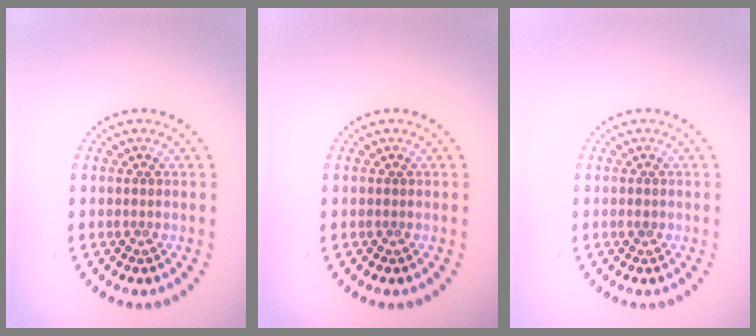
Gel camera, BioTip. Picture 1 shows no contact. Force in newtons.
{"total": 0.0}
{"total": 0.6, "press": 0.6, "slide": 0.1}